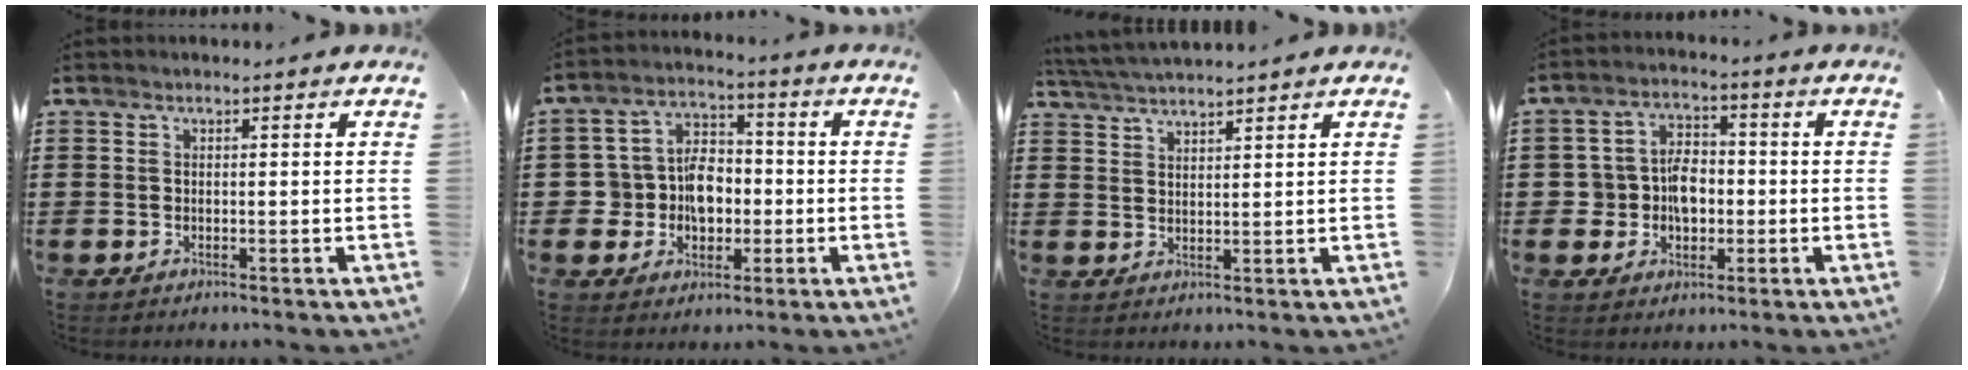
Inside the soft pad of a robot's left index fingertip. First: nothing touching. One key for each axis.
{"total": 7.4, "fx": -1.0, "fy": 6.4, "fz": 3.7, "tx": -0.091, "ty": 0.016, "tz": -0.017}
{"total": 3.3, "fx": 3.2, "fy": -0.3, "fz": 0.7, "tx": -0.024, "ty": -0.007, "tz": 0.059}
{"total": 5.4, "fx": -0.8, "fy": 4.3, "fz": 3.1, "tx": -0.068, "ty": 0.011, "tz": -0.017}